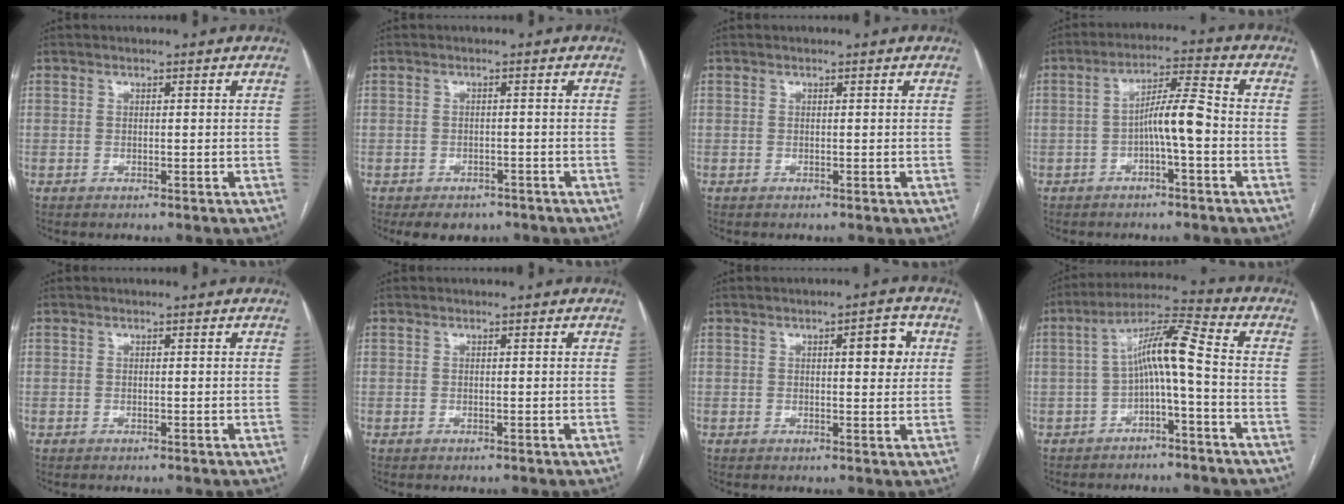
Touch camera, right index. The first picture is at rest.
{"total": 4.9, "force": [-3.7, 2.8, 1.4], "torque": [-0.012, 0.004, -0.047]}
{"total": 0.0}
{"total": 6.4, "force": [-1.6, 0.3, 6.2], "torque": [-0.109, 0.018, -0.026]}
{"total": 0.0}
{"total": 0.0}
{"total": 4.4, "force": [1.3, 1.3, 4.0], "torque": [-0.050, 0.005, 0.016]}
{"total": 8.2, "force": [-1.4, 0.3, 8.0], "torque": [-0.141, 0.035, -0.026]}